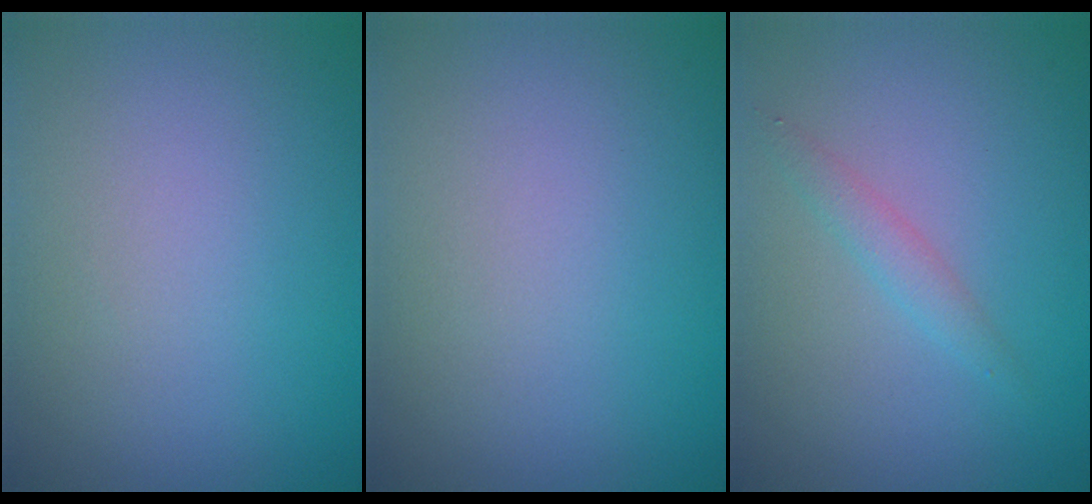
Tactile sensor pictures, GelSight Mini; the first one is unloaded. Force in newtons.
{"total": 0.0}
{"total": 1.4, "press": 1.4, "slide": 0.0}